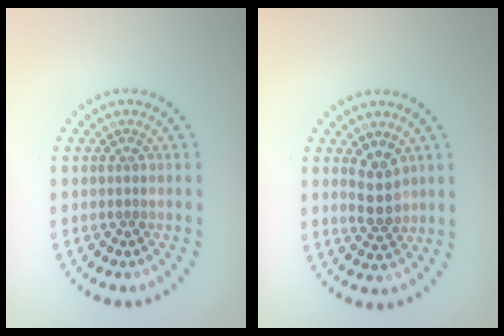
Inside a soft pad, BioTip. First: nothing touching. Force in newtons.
{"total": 2.7, "press": 2.6, "slide": 0.8}